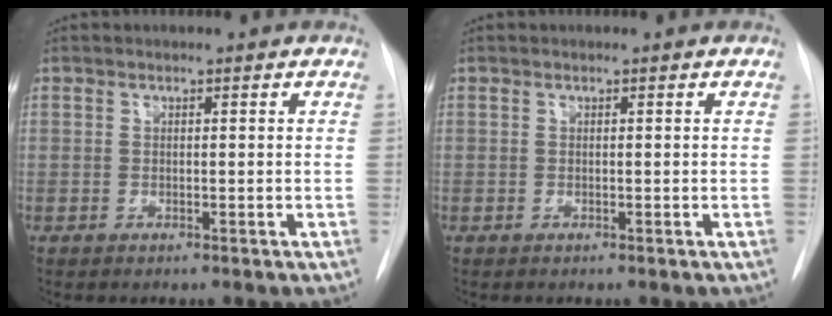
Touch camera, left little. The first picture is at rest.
{"total": 0.0}